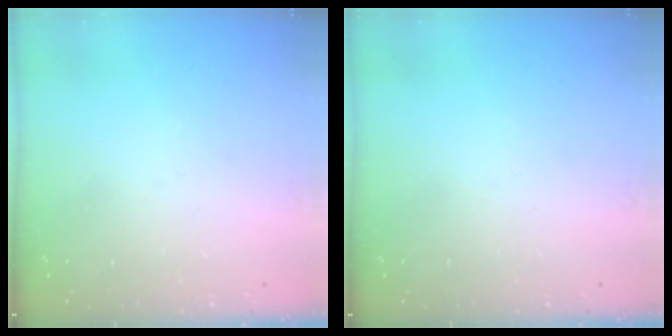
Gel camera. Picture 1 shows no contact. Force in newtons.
{"total": 0.0}